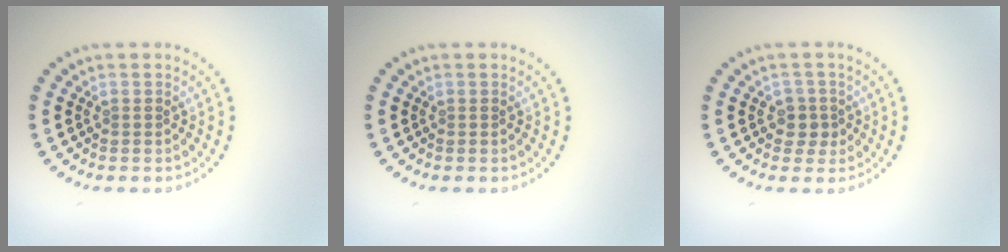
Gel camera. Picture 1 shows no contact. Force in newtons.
{"total": 0.0}
{"total": 1.8, "press": 1.5, "slide": 1.0}